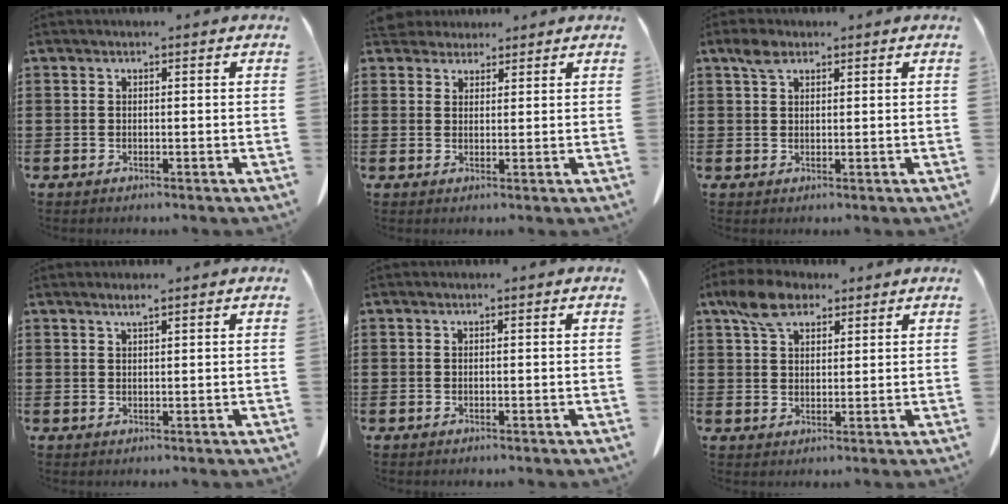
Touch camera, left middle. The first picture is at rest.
{"total": 3.2, "force": [3.0, 1.1, 0.4], "torque": [-0.009, -0.005, 0.058]}
{"total": 2.7, "force": [1.8, 1.5, 1.5], "torque": [-0.035, 0.003, 0.034]}
{"total": 1.6, "force": [1.2, 0.0, 0.9], "torque": [-0.020, -0.002, 0.024]}
{"total": 0.0}
{"total": 6.3, "force": [4.2, 3.3, 3.3], "torque": [-0.080, 0.006, 0.081]}